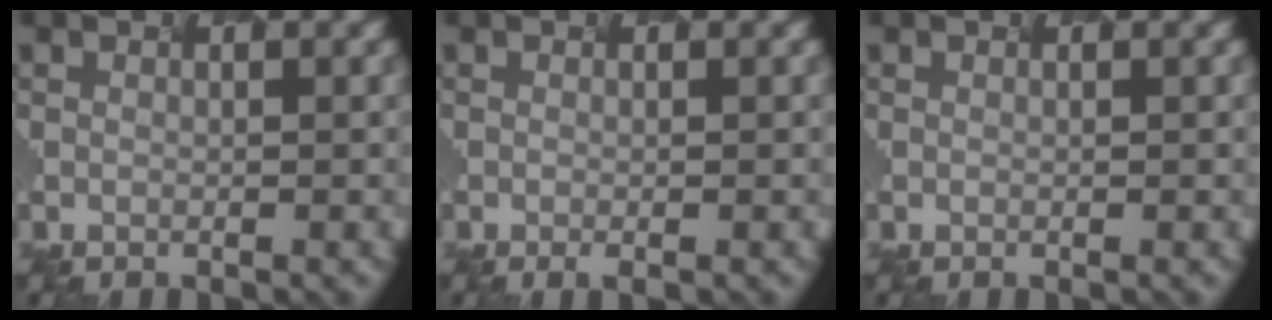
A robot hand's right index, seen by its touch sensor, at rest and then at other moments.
{"total": 1.1, "force": [-0.6, 0.0, 0.9], "torque": [-0.012, -0.001, 0.002]}
{"total": 0.0}